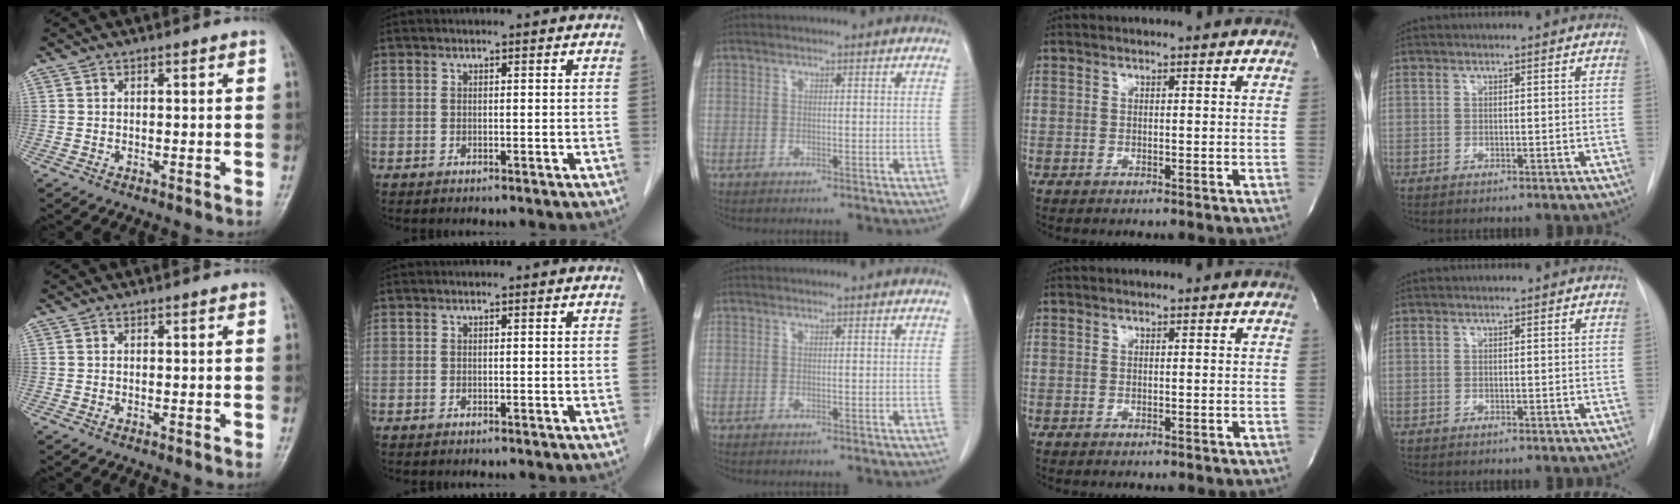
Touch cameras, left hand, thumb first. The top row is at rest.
{}